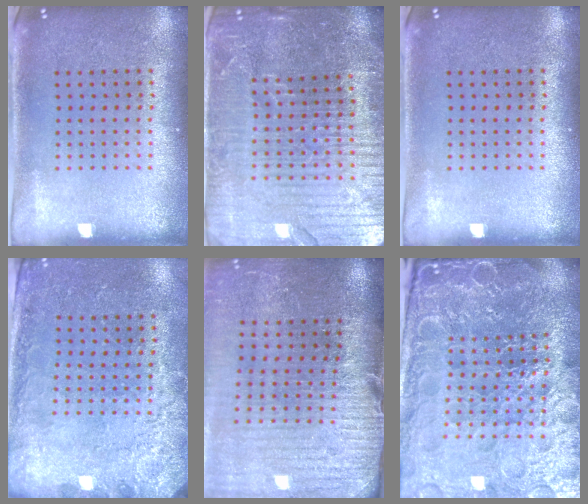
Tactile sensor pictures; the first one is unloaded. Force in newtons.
{"total": 5.6, "press": 5.1, "slide": 2.5}
{"total": 0.0}
{"total": 2.6, "press": 2.3, "slide": 1.2}
{"total": 4.0, "press": 3.6, "slide": 1.9}
{"total": 6.1, "press": 5.5, "slide": 2.7}